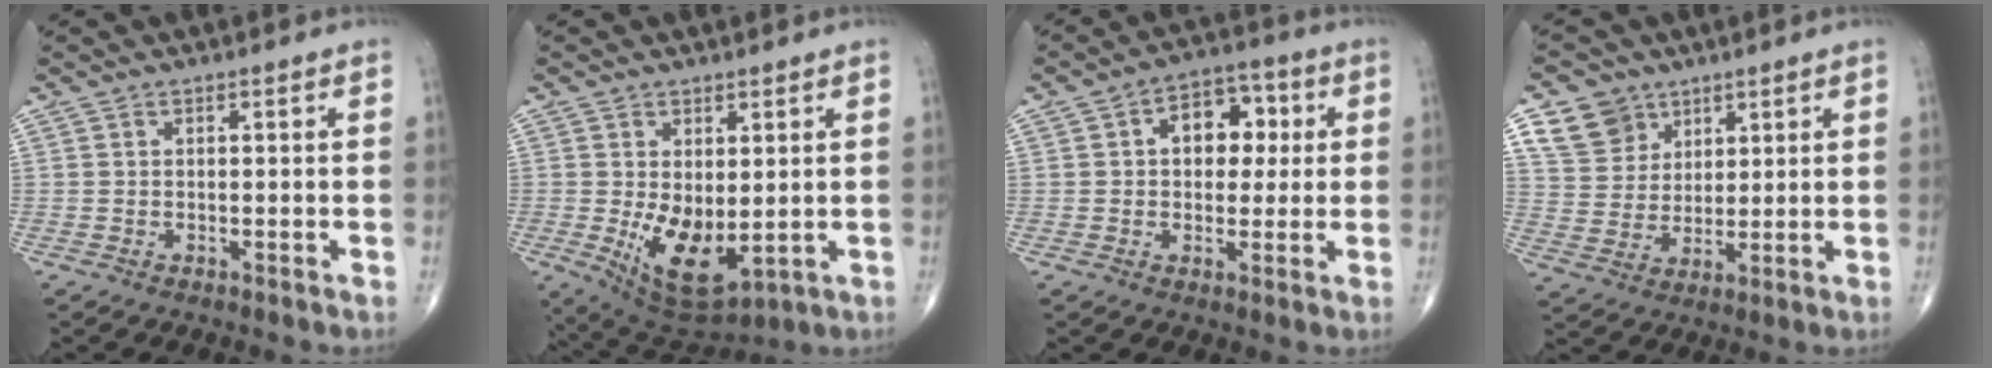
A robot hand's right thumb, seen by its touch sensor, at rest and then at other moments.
{"total": 10.9, "force": [-0.8, 5.9, 9.2], "torque": [-0.141, -0.021, 0.011]}
{"total": 9.7, "force": [1.7, 6.7, 6.8], "torque": [-0.055, 0.017, 0.021]}
{"total": 8.8, "force": [4.9, 7.0, 2.1], "torque": [-0.013, -0.025, 0.099]}